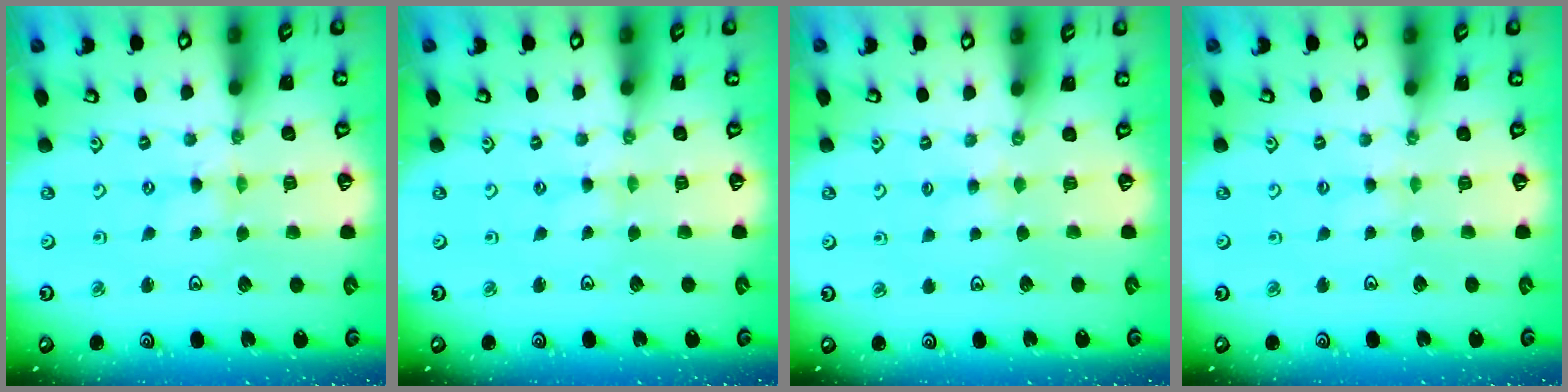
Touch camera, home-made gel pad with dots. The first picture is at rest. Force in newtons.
{"total": 0.8, "press": 0.8, "slide": 0.2}
{"total": 1.9, "press": 1.8, "slide": 0.3}
{"total": 2.4, "press": 2.4, "slide": 0.4}